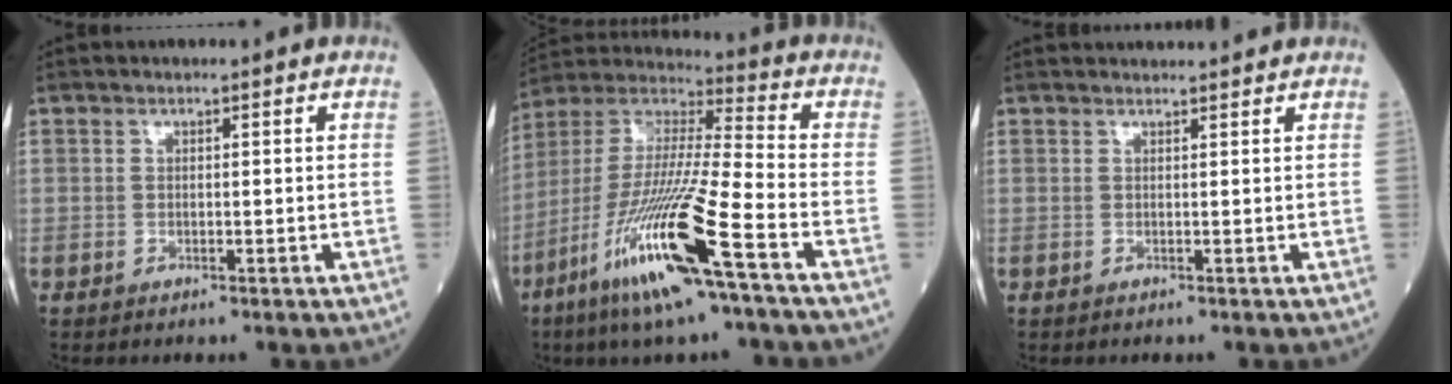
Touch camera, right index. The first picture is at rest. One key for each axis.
{"total": 19.2, "fx": -9.4, "fy": 0.6, "fz": 16.7, "tx": -0.372, "ty": -0.045, "tz": -0.185}
{"total": 3.8, "fx": 3.7, "fy": 0.2, "fz": 0.9, "tx": -0.019, "ty": 0.028, "tz": 0.039}